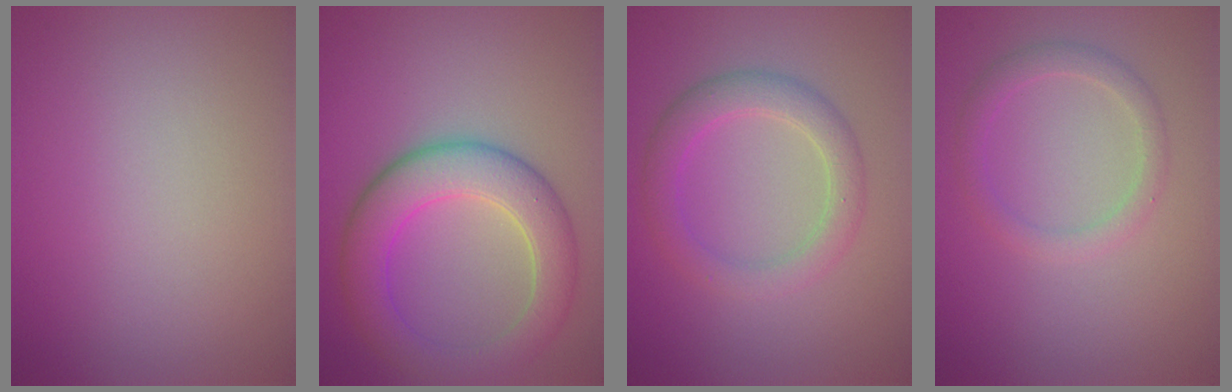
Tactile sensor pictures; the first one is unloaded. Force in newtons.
{"total": 6.5, "press": 6.5, "slide": 0.3}
{"total": 3.5, "press": 3.5, "slide": 0.1}
{"total": 2.0, "press": 2.0, "slide": 0.1}